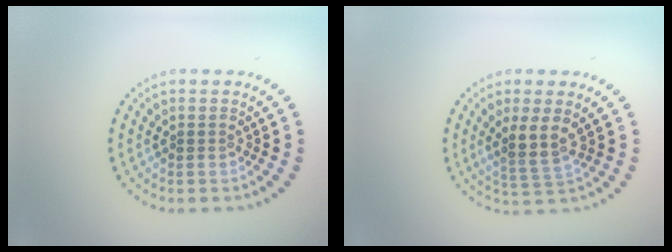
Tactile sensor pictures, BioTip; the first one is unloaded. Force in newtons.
{"total": 2.7, "press": 2.1, "slide": 1.7}